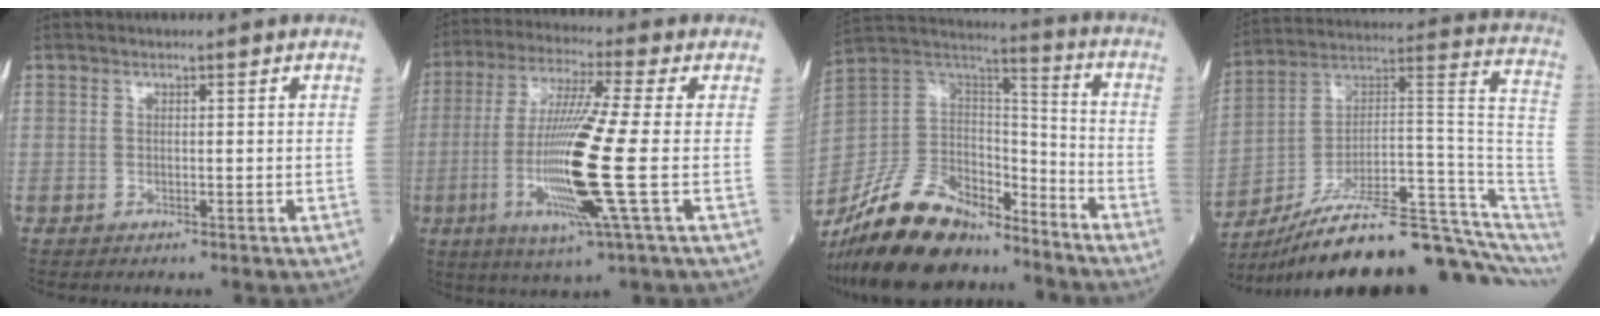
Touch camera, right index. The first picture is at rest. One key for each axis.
{"total": 14.7, "fx": -2.8, "fy": -1.0, "fz": 14.4, "tx": -0.293, "ty": -0.017, "tz": -0.062}
{"total": 19.1, "fx": -15.9, "fy": 7.0, "fz": 8.0, "tx": -0.161, "ty": 0.032, "tz": -0.289}
{"total": 25.4, "fx": -17.8, "fy": 3.1, "fz": 17.9, "tx": -0.181, "ty": 0.049, "tz": -0.275}